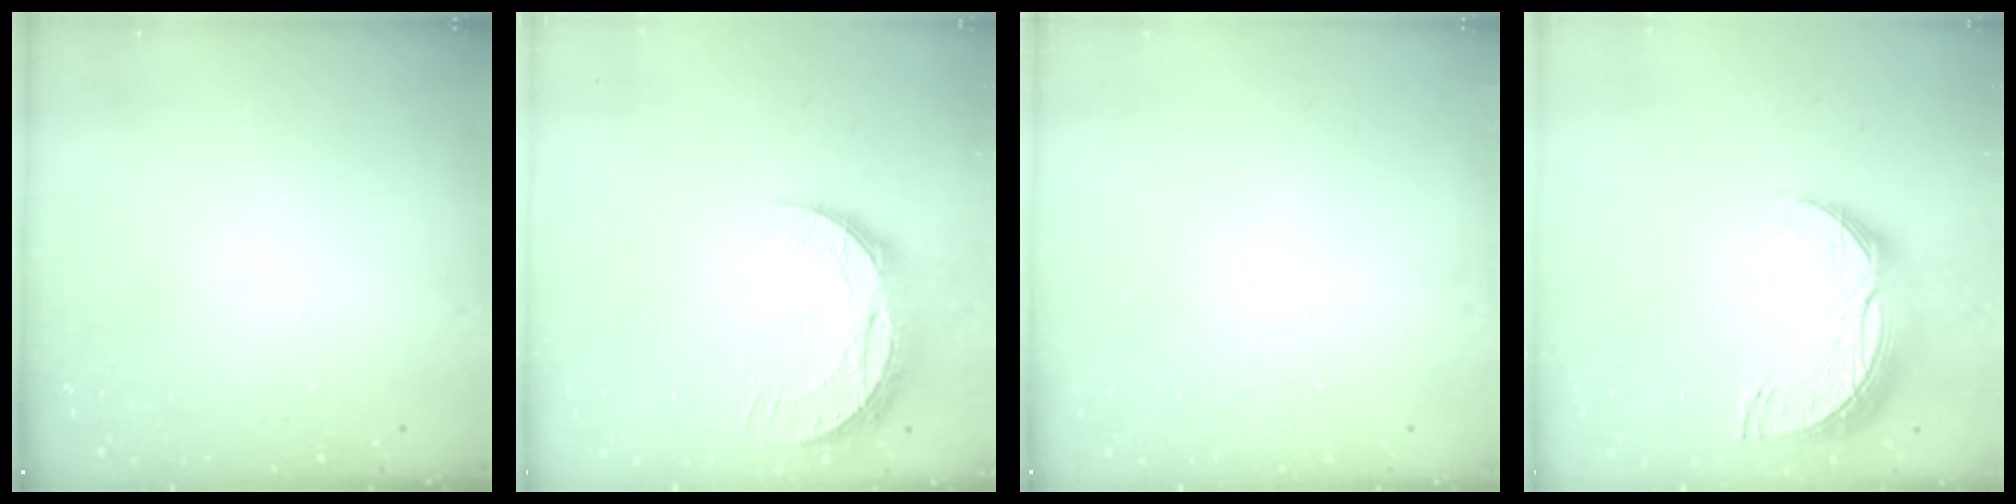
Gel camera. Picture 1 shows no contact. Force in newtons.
{"total": 10.4, "press": 10.4, "slide": 0.6}
{"total": 0.0}
{"total": 12.4, "press": 12.4, "slide": 0.9}